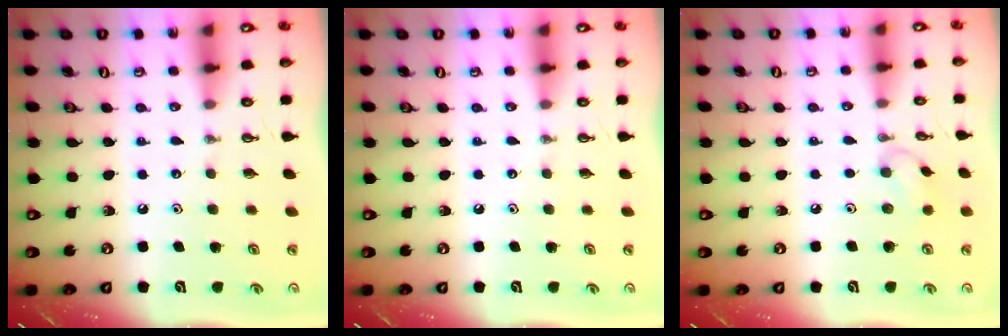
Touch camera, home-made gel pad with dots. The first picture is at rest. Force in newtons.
{"total": 0.0}
{"total": 6.8, "press": 6.8, "slide": 0.7}